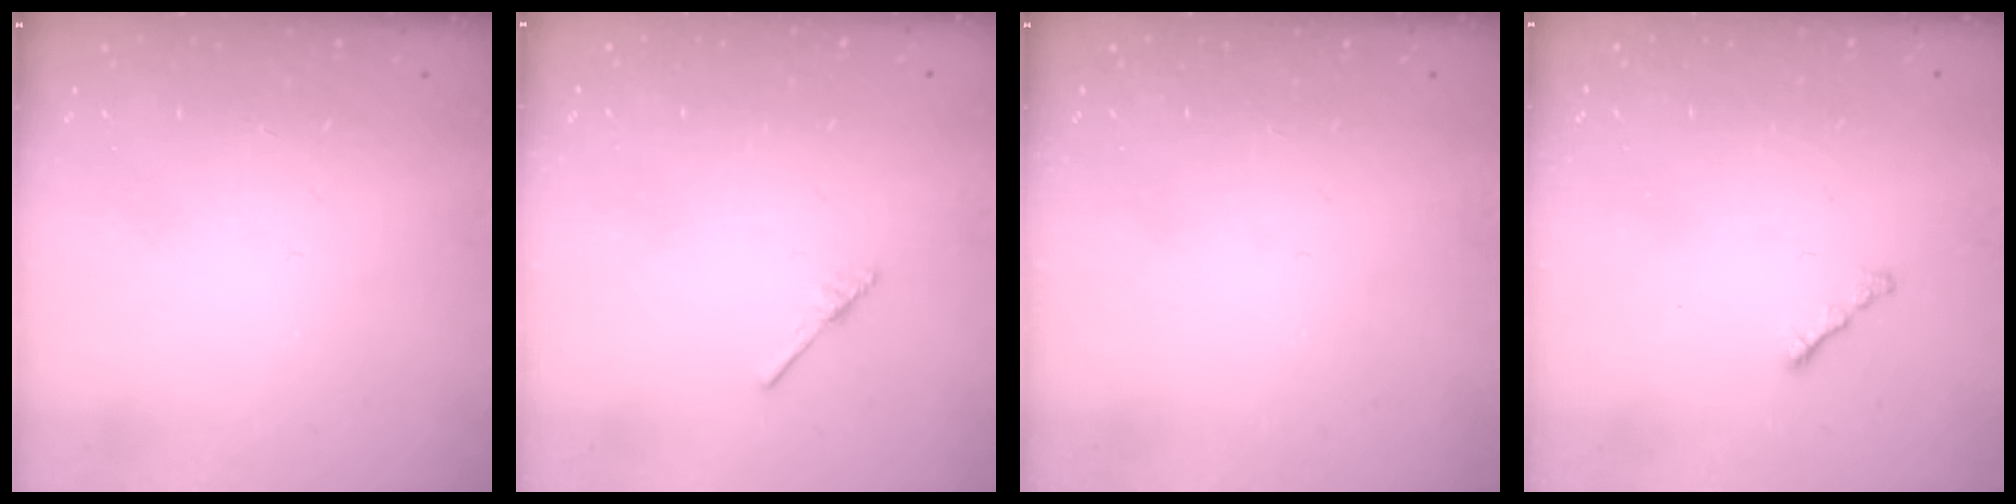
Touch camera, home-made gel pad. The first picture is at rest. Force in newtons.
{"total": 2.5, "press": 2.4, "slide": 0.3}
{"total": 0.0}
{"total": 1.2, "press": 1.1, "slide": 0.5}